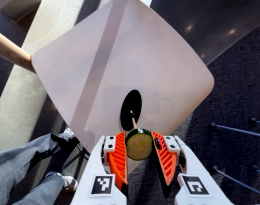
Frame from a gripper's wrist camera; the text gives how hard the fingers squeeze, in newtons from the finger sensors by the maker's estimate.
{"total": 10.6, "left": 10.5, "right": 10.7}